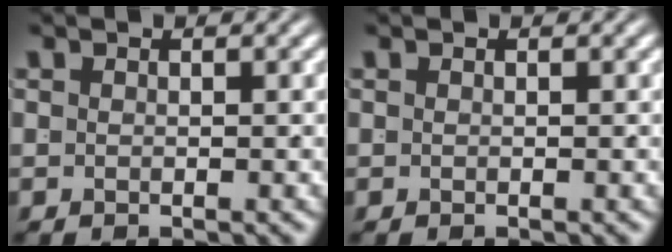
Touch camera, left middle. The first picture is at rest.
{"total": 0.0}